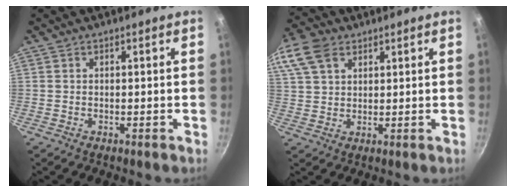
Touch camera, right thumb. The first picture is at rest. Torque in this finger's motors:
{"motor_torque": [0.39, 1.03, 0.67, 0.15, 0.22]}